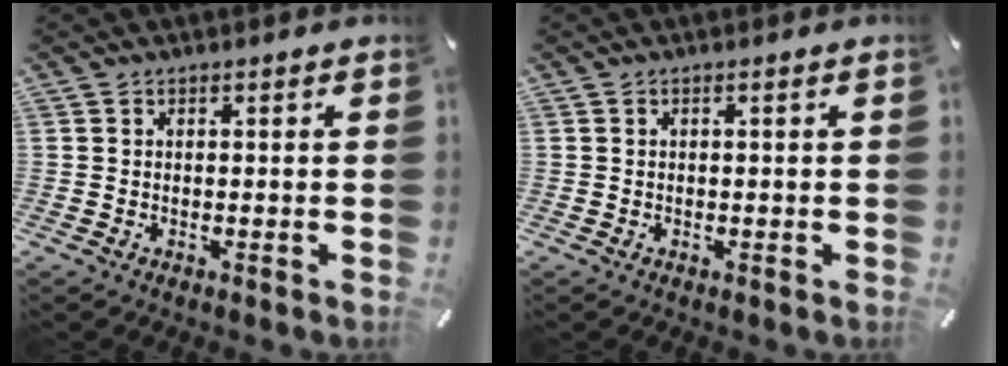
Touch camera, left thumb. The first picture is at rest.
{"total": 0.7, "force": [0.0, 0.0, 0.7], "torque": [-0.011, -0.002, 0.000]}